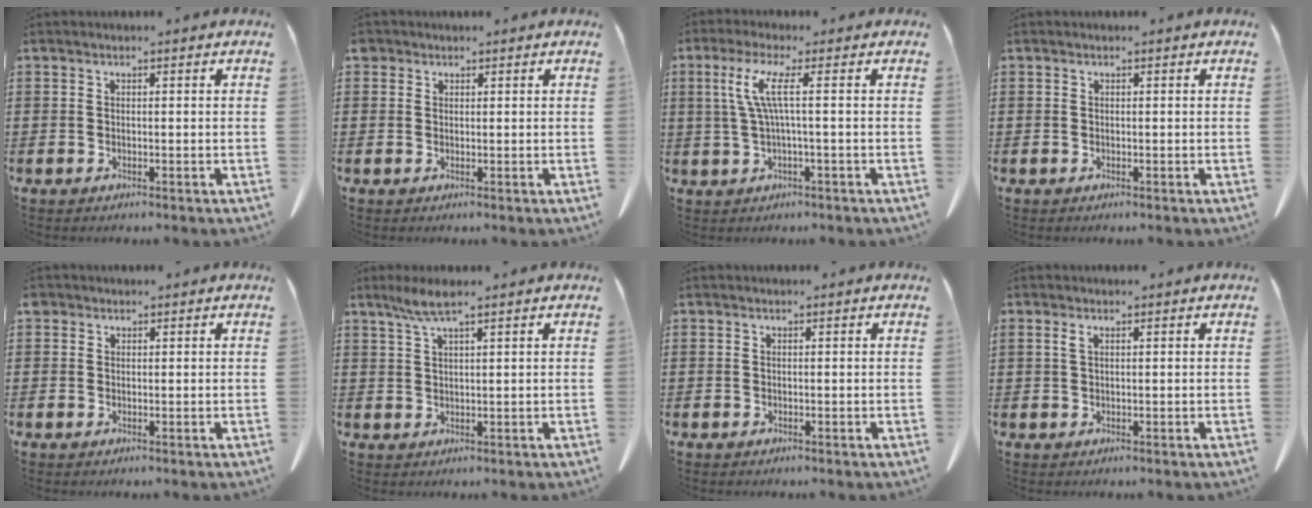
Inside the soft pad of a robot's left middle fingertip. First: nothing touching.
{"total": 1.1, "force": [0.8, 0.8, 0.1], "torque": [-0.007, 0.002, 0.015]}
{"total": 5.7, "force": [0.8, -0.1, 5.7], "torque": [-0.126, -0.008, 0.005]}
{"total": 0.0}
{"total": 0.9, "force": [0.6, 0.7, 0.1], "torque": [-0.006, 0.002, 0.012]}
{"total": 3.6, "force": [2.3, 0.4, 2.8], "torque": [-0.059, 0.001, 0.041]}
{"total": 0.0}
{"total": 1.1, "force": [0.5, 0.2, 0.9], "torque": [-0.020, 0.001, 0.009]}